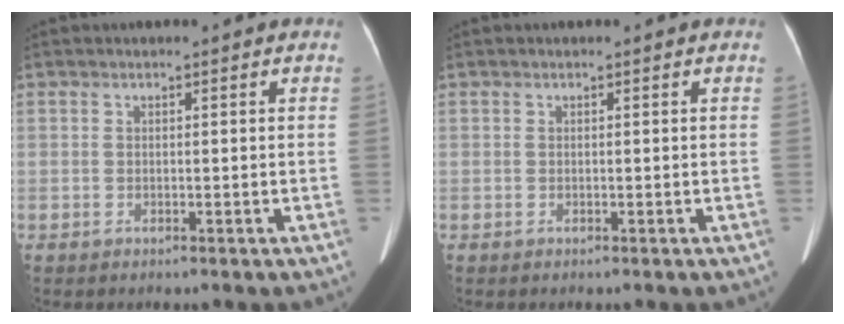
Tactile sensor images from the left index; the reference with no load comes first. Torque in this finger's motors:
{"motor_torque": [0.01, 0.00, 0.01, 0.00]}